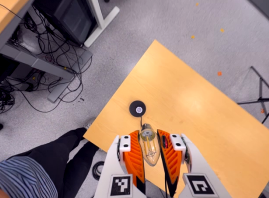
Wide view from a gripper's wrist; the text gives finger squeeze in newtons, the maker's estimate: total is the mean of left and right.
{"total": 22.7, "left": 24.6, "right": 20.9}